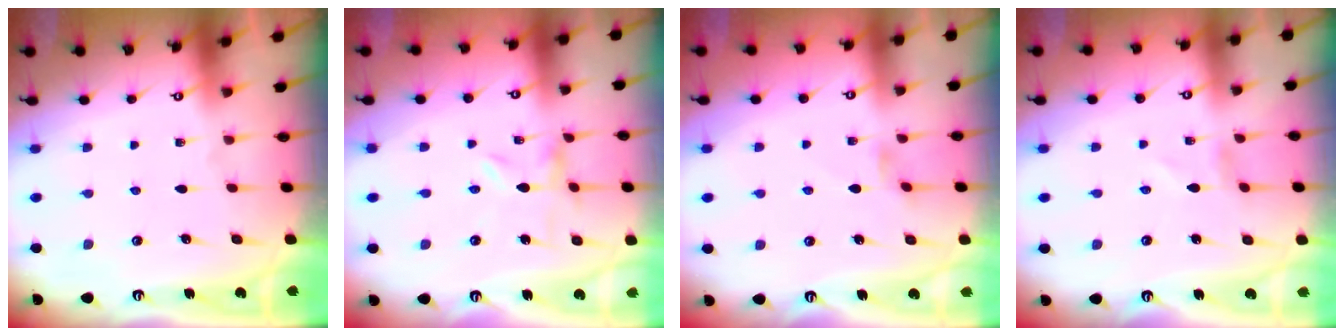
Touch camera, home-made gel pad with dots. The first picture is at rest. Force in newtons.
{"total": 0.0}
{"total": 1.2, "press": 1.1, "slide": 0.3}
{"total": 0.8, "press": 0.8, "slide": 0.1}